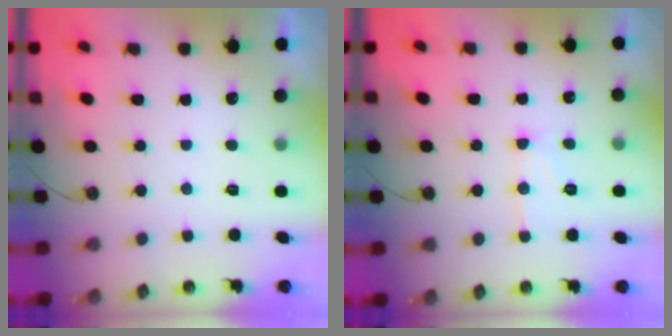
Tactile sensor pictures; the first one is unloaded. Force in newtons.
{"total": 10.5, "press": 10.5, "slide": 0.8}